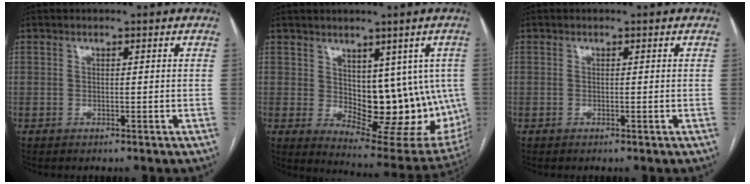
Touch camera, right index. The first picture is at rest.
{"total": 14.7, "force": [1.0, 8.0, 12.3], "torque": [-0.143, -0.003, 0.036]}
{"total": 0.0}